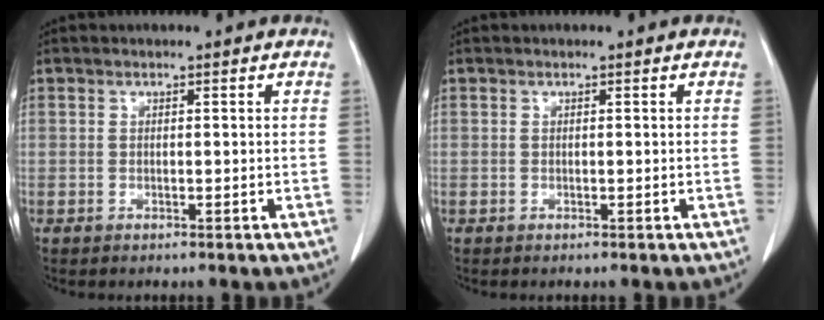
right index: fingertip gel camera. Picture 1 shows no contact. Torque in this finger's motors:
{"motor_torque": [0.00, 0.00, 0.05, 0.00]}